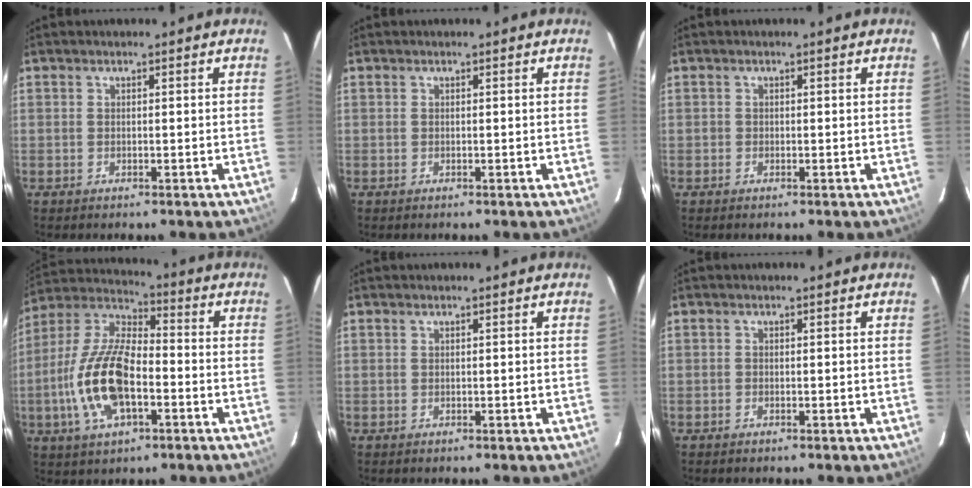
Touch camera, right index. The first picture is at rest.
{"total": 0.0}
{"total": 0.5, "force": [-0.2, 0.5, 0.0], "torque": [0.002, -0.001, -0.005]}
{"total": 16.6, "force": [-4.5, 7.4, 14.2], "torque": [-0.303, 0.000, -0.087]}
{"total": 0.0}
{"total": 0.0}